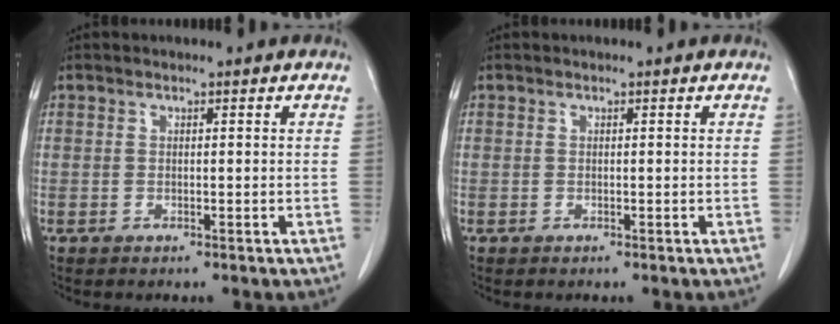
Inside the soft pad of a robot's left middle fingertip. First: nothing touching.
{"total": 0.0}